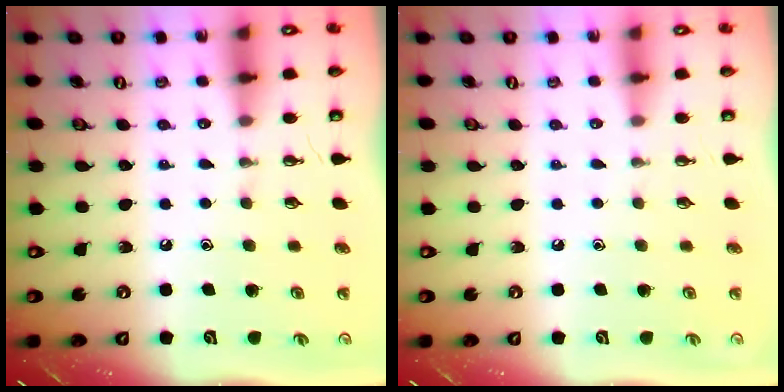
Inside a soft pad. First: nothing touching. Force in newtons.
{"total": 0.0}